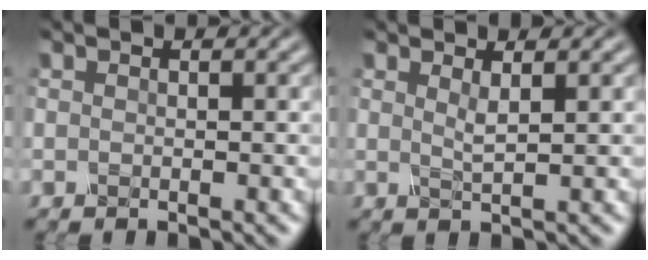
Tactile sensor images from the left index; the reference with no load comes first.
{"total": 1.3, "force": [0.6, 0.3, 1.0], "torque": [-0.018, -0.004, 0.009]}